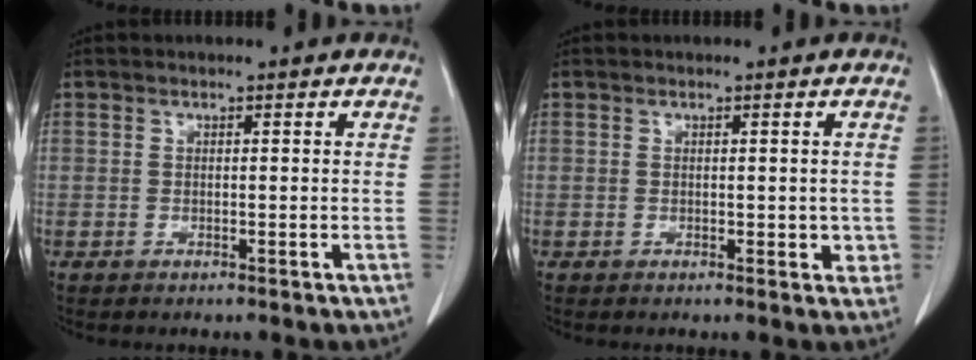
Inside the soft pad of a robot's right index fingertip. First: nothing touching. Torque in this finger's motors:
{"motor_torque": [0.11, 0.14, 0.07, 0.05]}